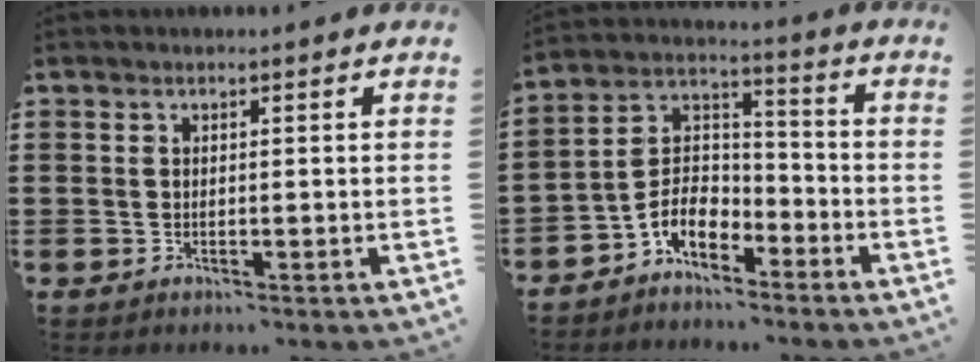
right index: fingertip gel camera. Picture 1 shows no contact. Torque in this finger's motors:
{"motor_torque": [1.31, 0.83, 0.39, 0.08]}